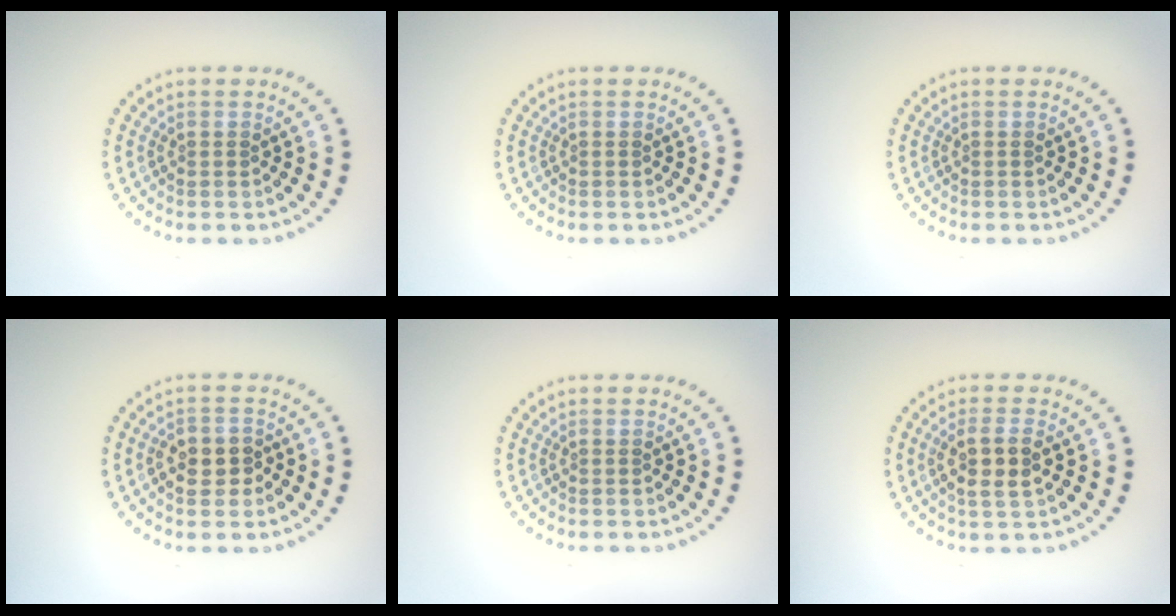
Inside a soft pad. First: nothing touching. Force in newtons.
{"total": 0.0}
{"total": 0.0}
{"total": 2.8, "press": 2.8, "slide": 0.6}
{"total": 0.0}
{"total": 2.9, "press": 2.7, "slide": 1.0}